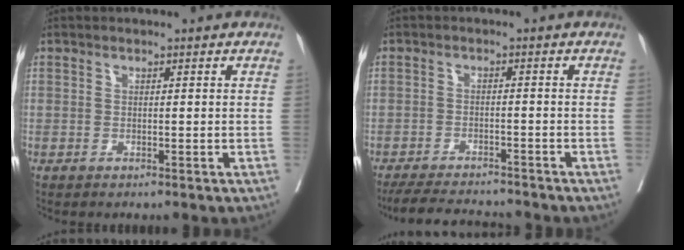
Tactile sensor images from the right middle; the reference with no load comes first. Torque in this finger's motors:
{"motor_torque": [0.86, -0.93, 0.20, 0.09]}